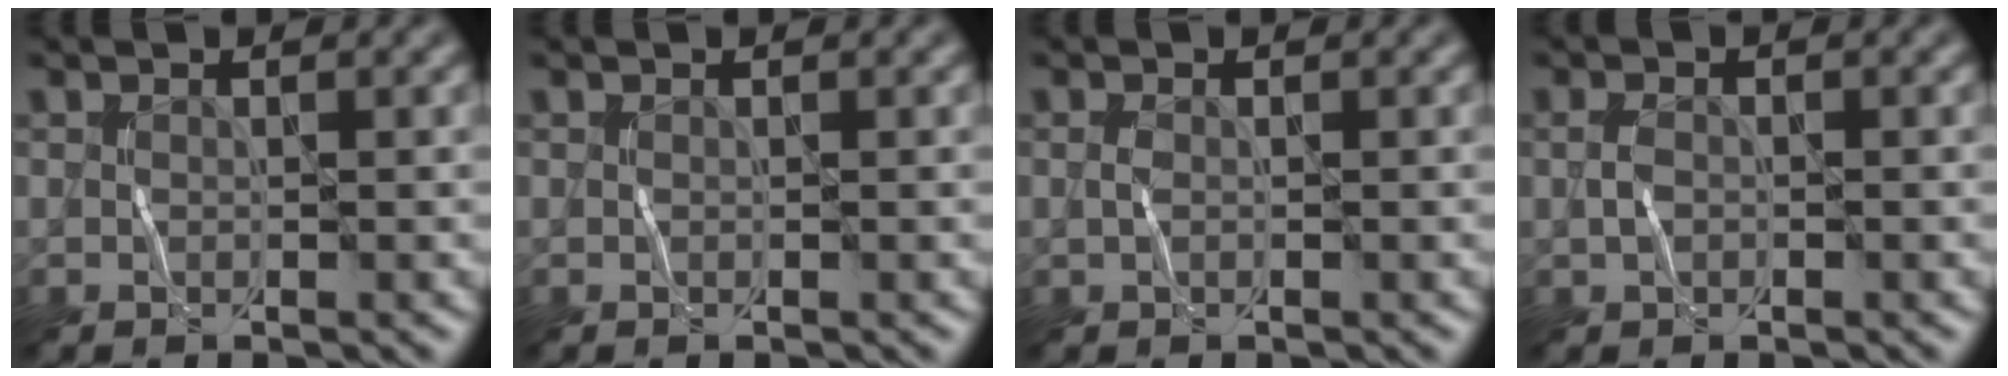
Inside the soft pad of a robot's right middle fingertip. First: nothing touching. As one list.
[{"total": 0.0}, {"total": 0.7, "force": [0.0, 0.3, 0.6], "torque": [-0.016, 0.000, 0.000]}, {"total": 1.3, "force": [-0.1, 0.8, 1.0], "torque": [-0.023, 0.003, -0.006]}]